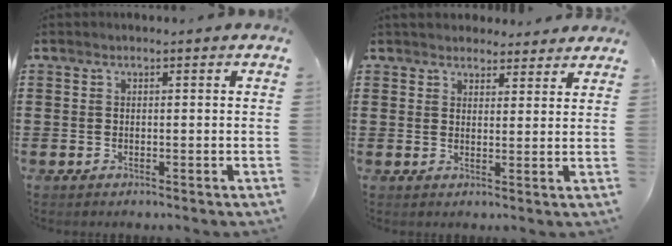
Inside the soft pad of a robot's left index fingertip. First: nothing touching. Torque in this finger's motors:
{"motor_torque": [2.14, 0.00, 0.17, 0.01]}